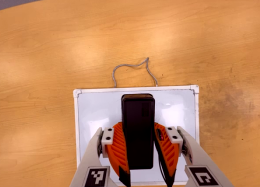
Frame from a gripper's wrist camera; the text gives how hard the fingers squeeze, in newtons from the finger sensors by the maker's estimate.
{"total": 6.6, "left": 5.7, "right": 7.5}